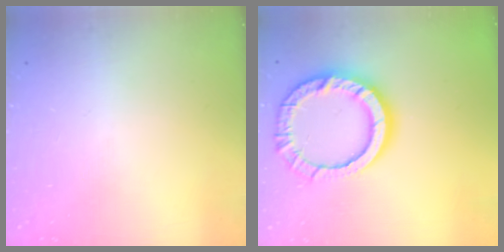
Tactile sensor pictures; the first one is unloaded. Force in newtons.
{"total": 14.5, "press": 14.5, "slide": 1.1}